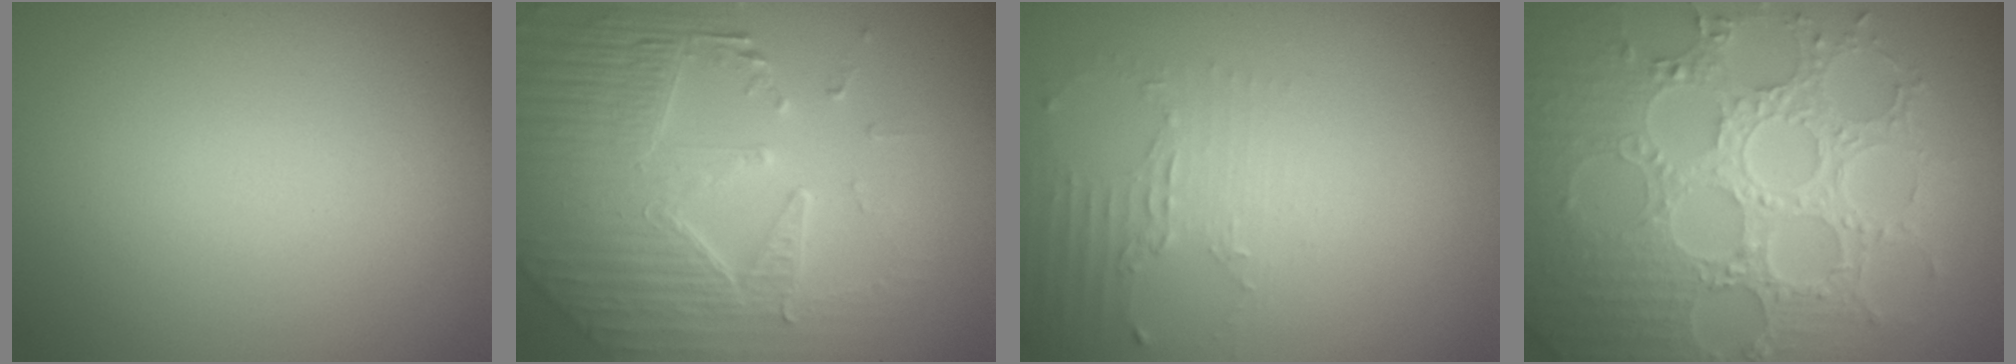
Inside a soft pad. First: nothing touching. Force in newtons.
{"total": 7.4, "press": 5.4, "slide": 5.1}
{"total": 2.2, "press": 1.6, "slide": 1.5}
{"total": 8.9, "press": 6.6, "slide": 6.0}